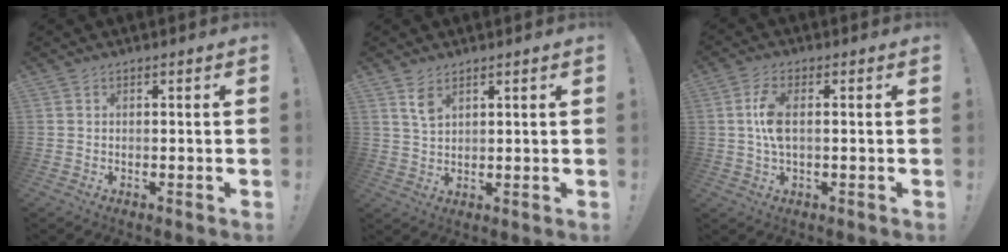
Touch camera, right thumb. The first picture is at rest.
{"total": 4.4, "force": [2.7, 2.0, 2.8], "torque": [-0.037, -0.018, 0.046]}
{"total": 7.2, "force": [0.2, 2.9, 6.6], "torque": [-0.126, -0.006, 0.000]}